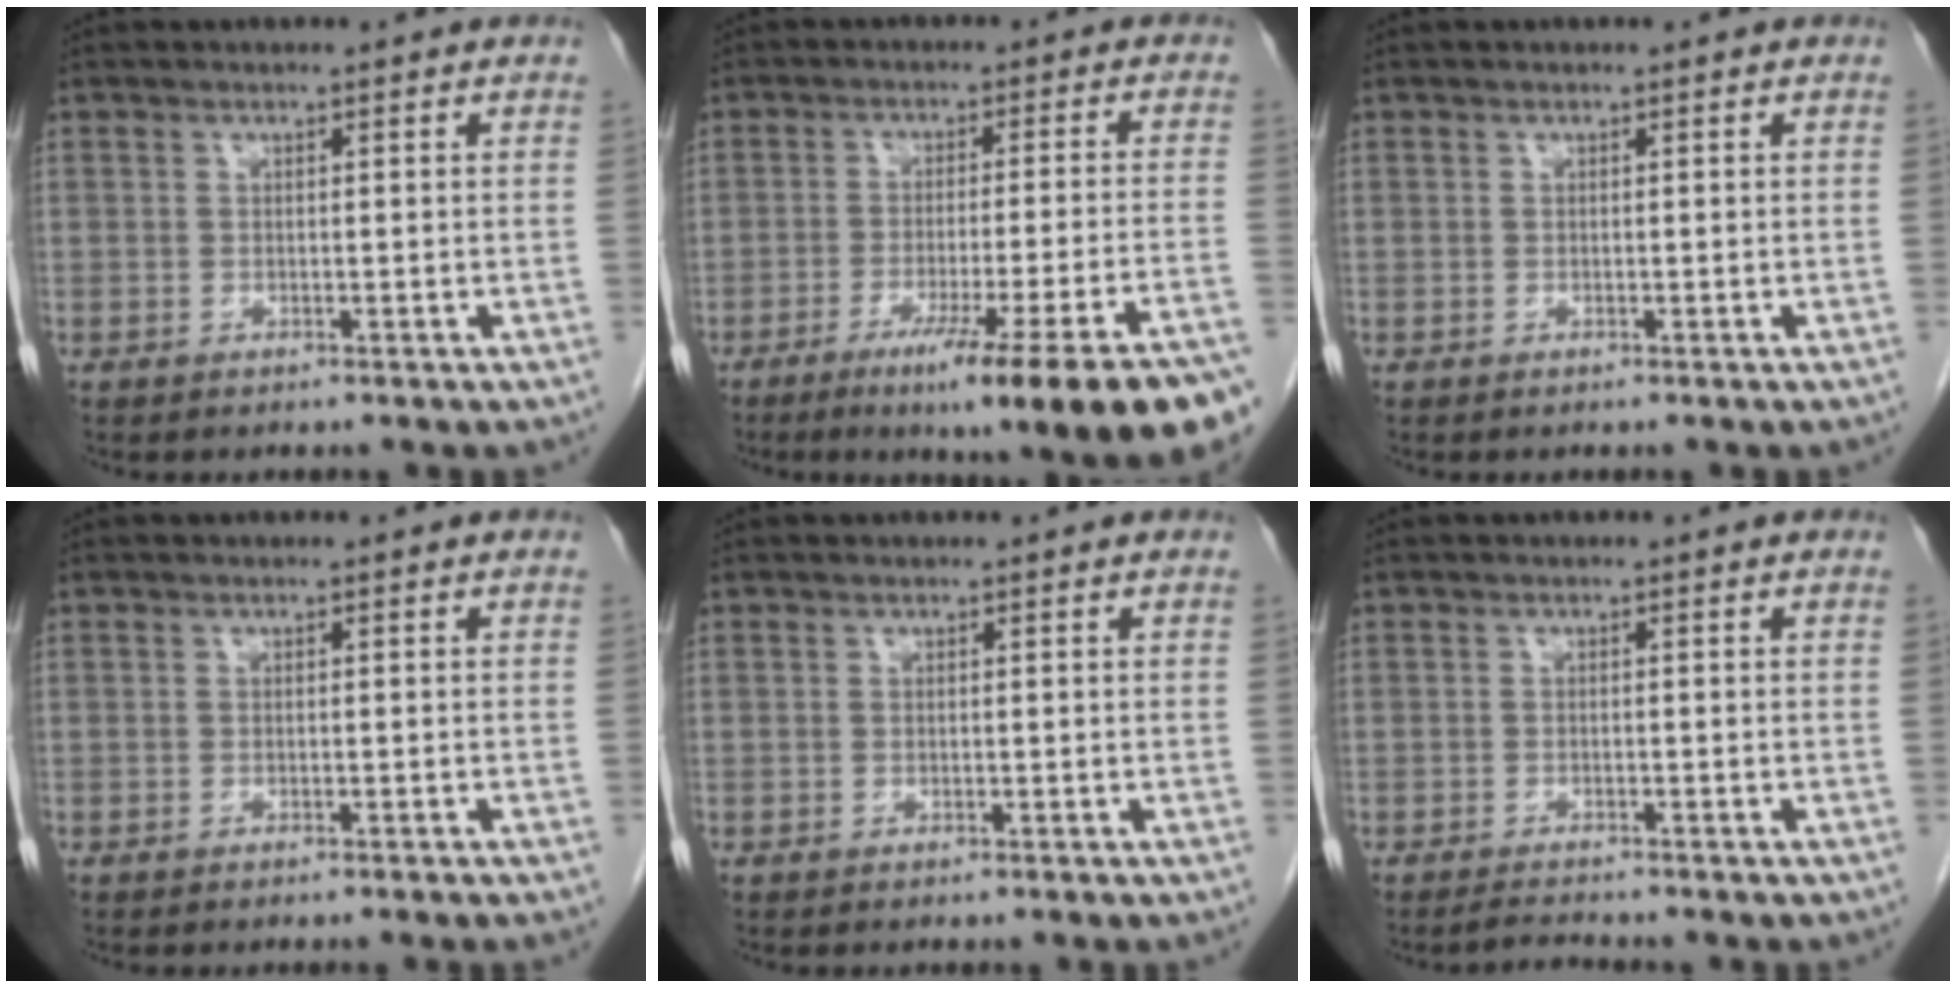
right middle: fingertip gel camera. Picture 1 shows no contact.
{"total": 20.1, "force": [-14.2, -0.1, 14.3], "torque": [-0.122, -0.021, -0.201]}
{"total": 0.0}
{"total": 1.5, "force": [-1.2, -0.2, 0.8], "torque": [-0.013, 0.003, -0.012]}
{"total": 0.0}
{"total": 1.5, "force": [-1.4, -0.3, 0.2], "torque": [-0.009, -0.009, -0.024]}